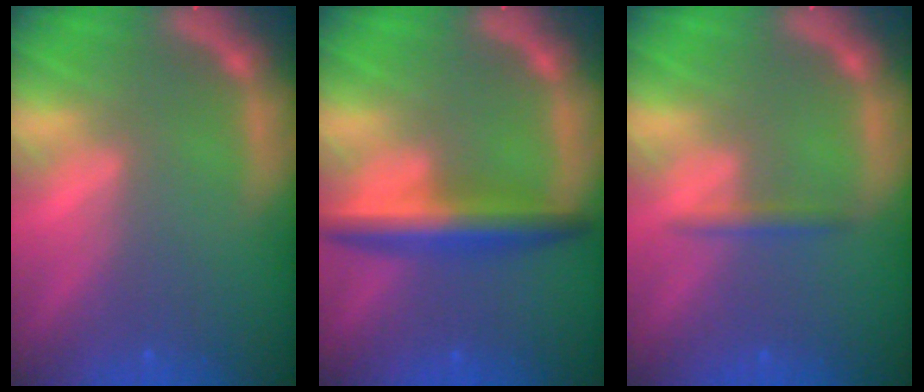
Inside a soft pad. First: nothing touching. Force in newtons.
{"total": 5.0}
{"total": 1.4}